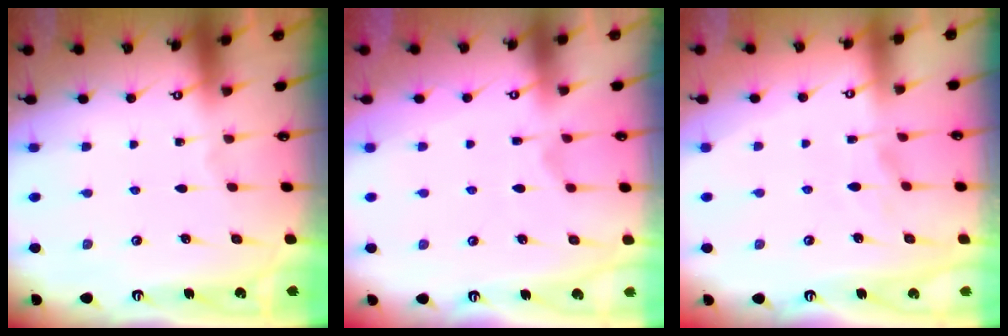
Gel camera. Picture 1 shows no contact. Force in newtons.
{"total": 4.8, "press": 4.6, "slide": 1.3}
{"total": 3.8, "press": 3.6, "slide": 1.1}